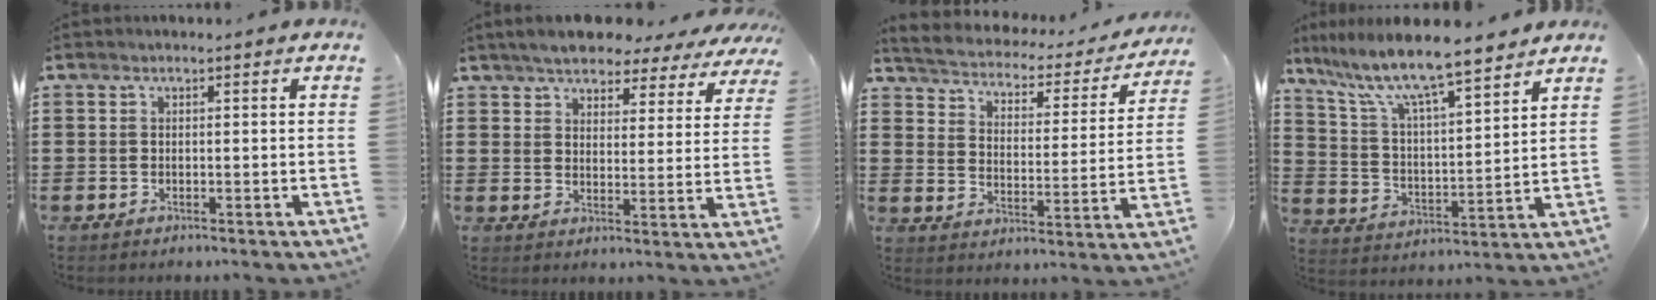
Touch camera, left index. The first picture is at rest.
{"total": 5.2, "force": [5.0, 1.0, 1.2], "torque": [-0.049, -0.020, 0.087]}
{"total": 2.3, "force": [2.1, 0.7, 0.6], "torque": [-0.029, -0.022, 0.025]}
{"total": 9.2, "force": [7.9, 0.8, 4.7], "torque": [-0.123, -0.047, 0.132]}